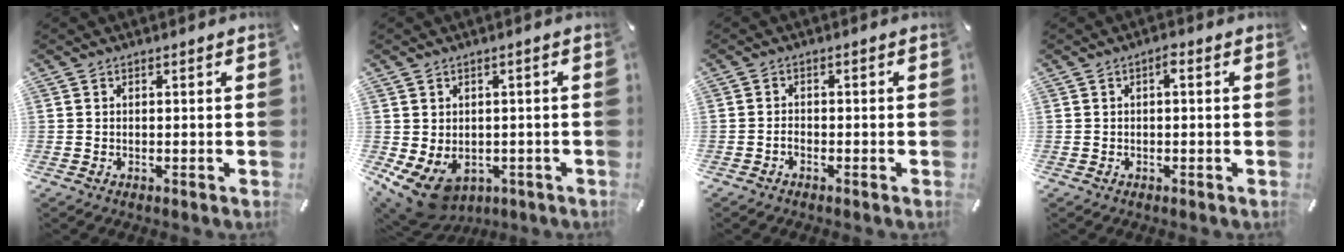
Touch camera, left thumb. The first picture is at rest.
{"total": 8.0, "force": [-3.3, 5.9, 4.2], "torque": [-0.095, 0.005, -0.058]}
{"total": 1.6, "force": [-1.0, 0.8, 1.0], "torque": [-0.020, 0.004, -0.020]}
{"total": 1.7, "force": [0.0, 0.5, 1.6], "torque": [-0.033, 0.007, -0.002]}